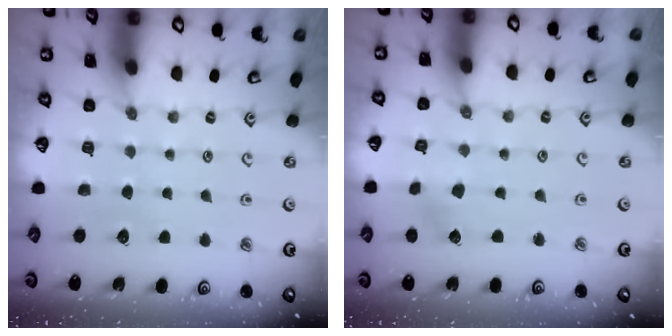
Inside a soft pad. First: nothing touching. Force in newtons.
{"total": 1.8, "press": 1.8, "slide": 0.4}